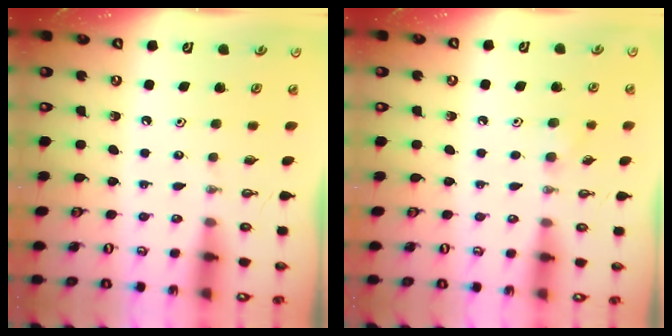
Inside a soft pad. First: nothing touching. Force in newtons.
{"total": 5.1, "press": 4.6, "slide": 2.2}